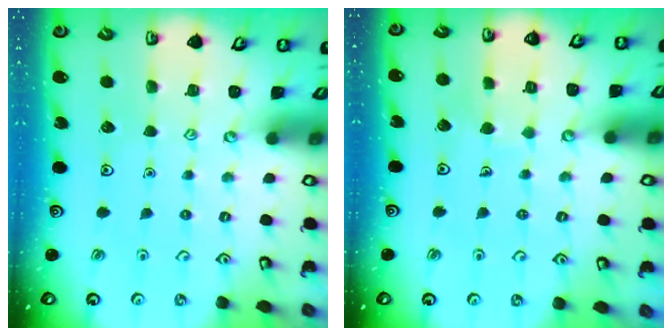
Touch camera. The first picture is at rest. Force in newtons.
{"total": 3.6, "press": 3.6, "slide": 0.2}